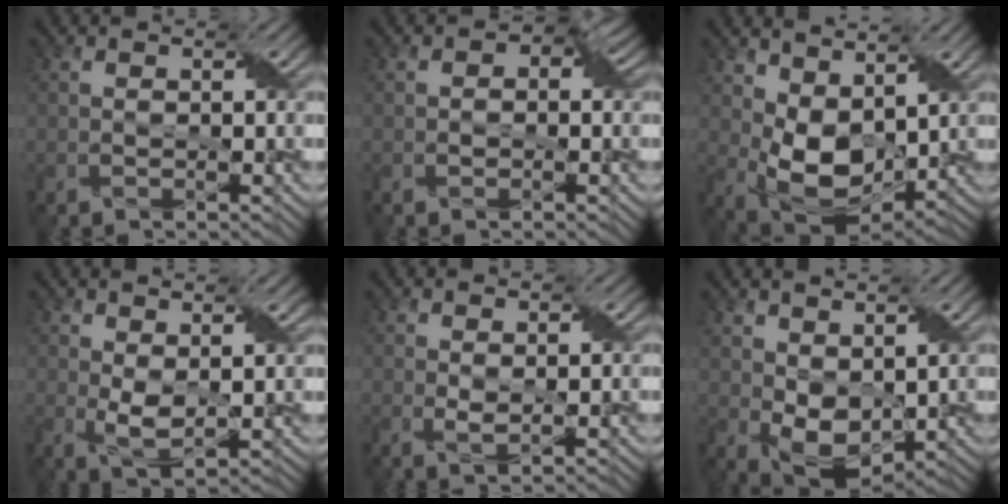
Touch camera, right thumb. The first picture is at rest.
{"total": 3.1, "force": [0.1, 2.2, 2.2], "torque": [-0.024, 0.000, -0.003]}
{"total": 8.8, "force": [2.5, 5.4, 6.5], "torque": [-0.145, -0.006, 0.051]}
{"total": 4.0, "force": [1.3, 1.8, 3.3], "torque": [-0.075, -0.003, 0.027]}
{"total": 1.5, "force": [0.6, 0.8, 1.1], "torque": [-0.026, -0.003, 0.015]}
{"total": 6.7, "force": [1.5, 4.2, 4.9], "torque": [-0.118, -0.007, 0.034]}